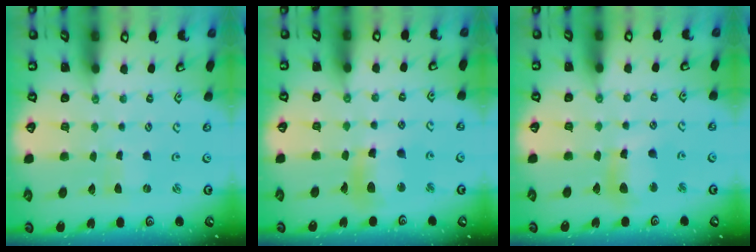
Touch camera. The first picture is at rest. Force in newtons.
{"total": 12.1, "press": 11.9, "slide": 2.0}
{"total": 10.5, "press": 10.5, "slide": 1.3}